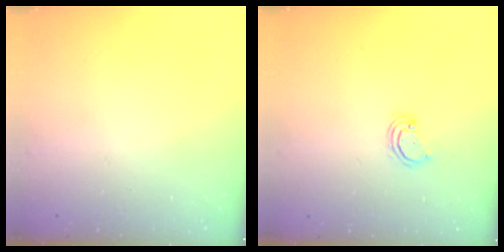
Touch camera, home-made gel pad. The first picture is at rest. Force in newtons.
{"total": 2.8, "press": 2.8, "slide": 0.2}